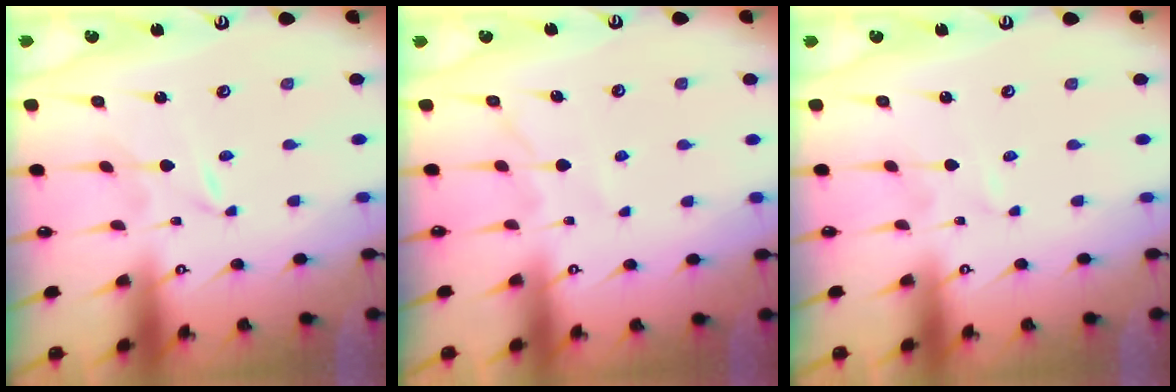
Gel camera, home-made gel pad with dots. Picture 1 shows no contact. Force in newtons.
{"total": 6.6, "press": 6.5, "slide": 0.9}
{"total": 0.0}